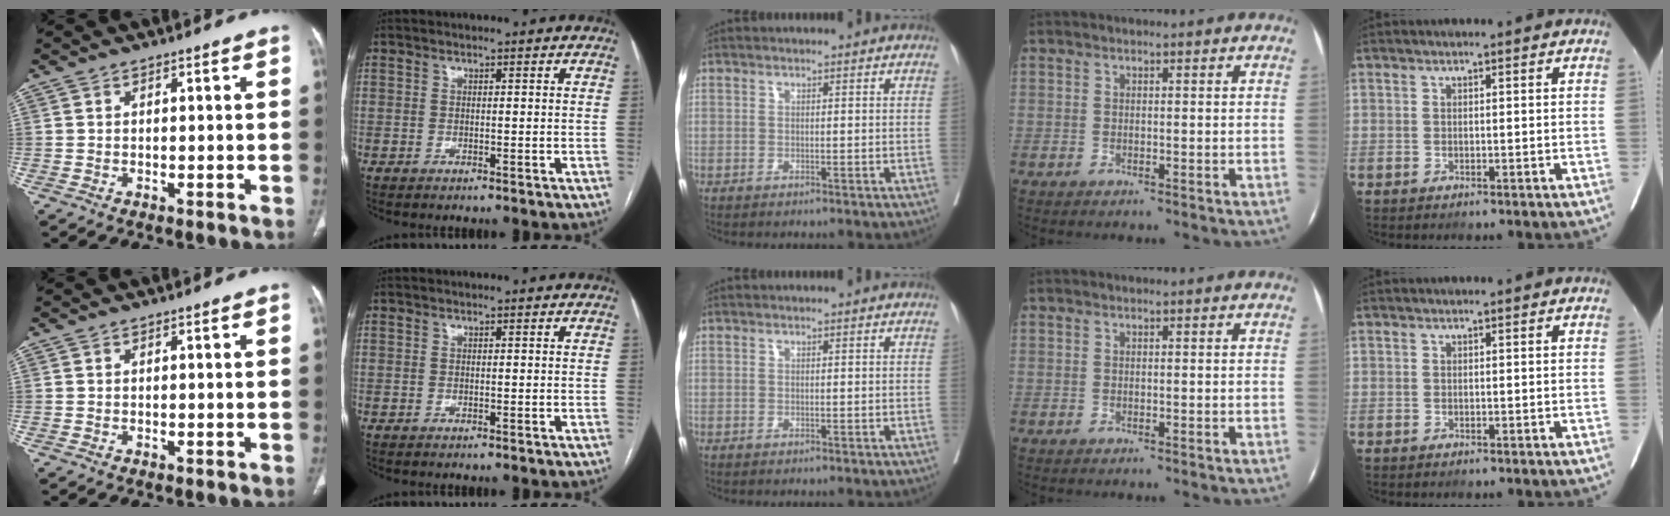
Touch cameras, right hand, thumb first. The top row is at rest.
{}